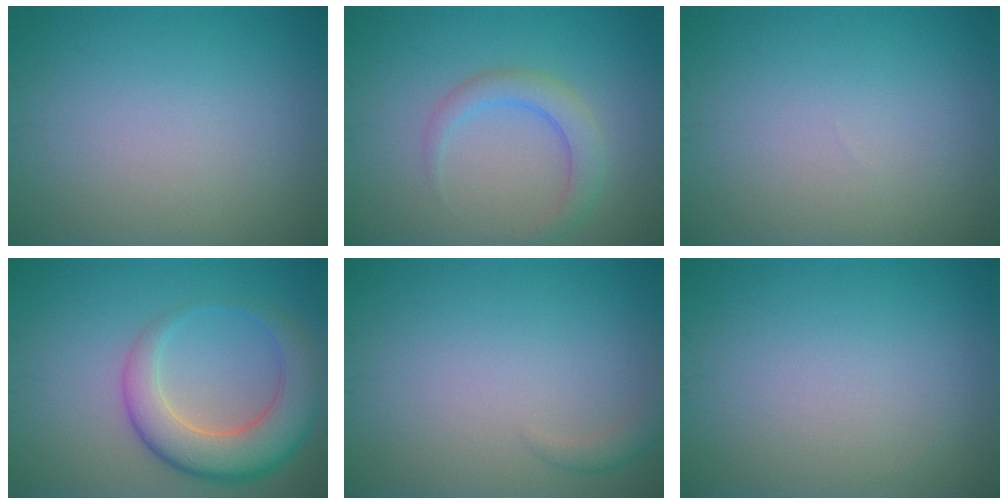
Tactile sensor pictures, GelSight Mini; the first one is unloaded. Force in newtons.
{"total": 2.8, "press": 2.8, "slide": 0.1}
{"total": 0.0}
{"total": 6.5, "press": 6.5, "slide": 0.4}
{"total": 1.1, "press": 1.1, "slide": 0.1}
{"total": 0.0}